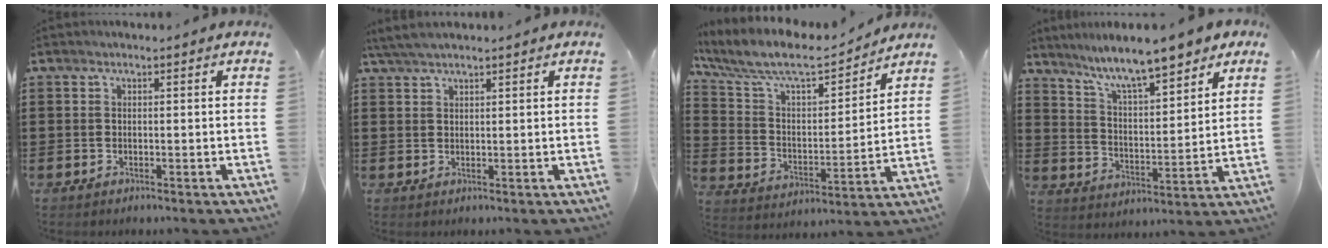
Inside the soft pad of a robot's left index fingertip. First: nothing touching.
{"total": 2.6, "force": [2.1, 0.5, 1.5], "torque": [-0.033, 0.005, 0.041]}
{"total": 8.9, "force": [7.7, 2.0, 3.9], "torque": [-0.111, -0.049, 0.129]}
{"total": 8.6, "force": [7.3, 0.9, 4.5], "torque": [-0.107, -0.038, 0.120]}